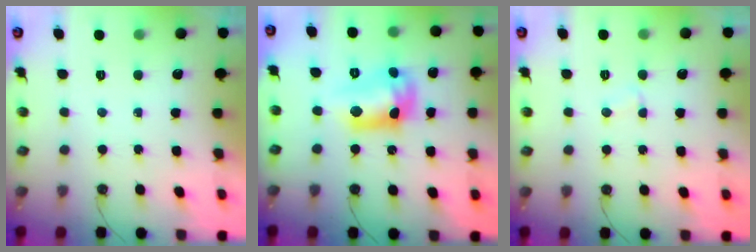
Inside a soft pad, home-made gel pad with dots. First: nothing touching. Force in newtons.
{"total": 12.3, "press": 12.3, "slide": 1.3}
{"total": 2.3, "press": 2.3, "slide": 0.3}